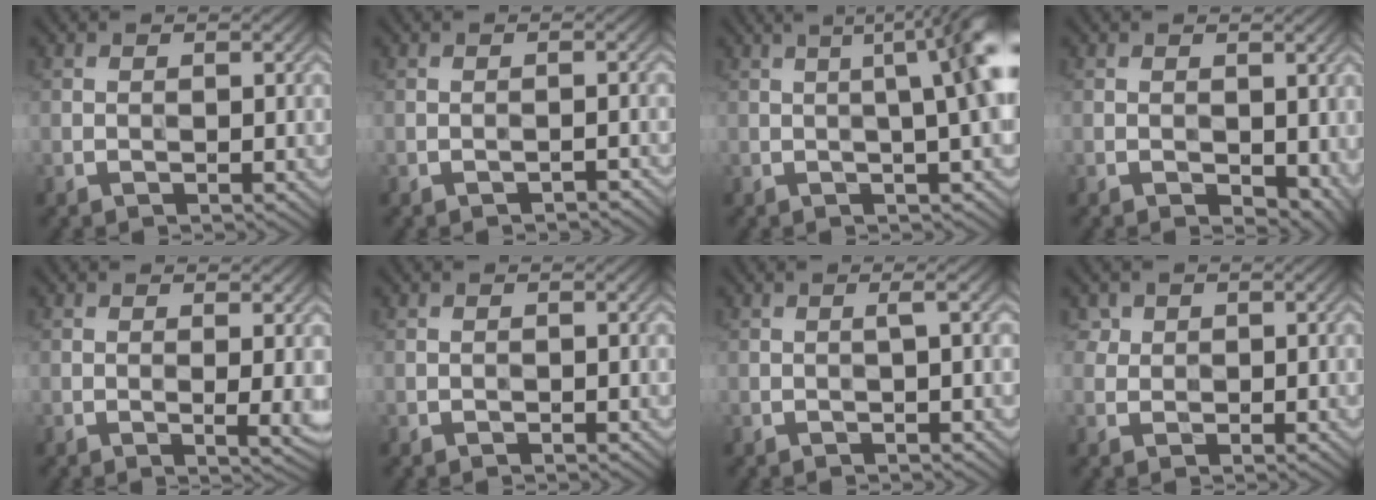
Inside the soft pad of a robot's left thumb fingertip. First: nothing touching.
{"total": 1.0, "force": [-0.9, 0.0, 0.4], "torque": [-0.007, 0.006, -0.014]}
{"total": 8.8, "force": [1.5, 2.2, 8.4], "torque": [-0.064, 0.051, 0.001]}
{"total": 2.5, "force": [0.2, 1.6, 2.0], "torque": [-0.034, -0.007, 0.006]}
{"total": 2.3, "force": [0.5, 0.1, 2.3], "torque": [-0.042, -0.001, 0.008]}
{"total": 0.0}
{"total": 1.1, "force": [0.1, -0.2, 1.1], "torque": [-0.016, 0.012, -0.002]}
{"total": 2.5, "force": [1.3, 2.0, 0.6], "torque": [-0.025, 0.001, 0.028]}